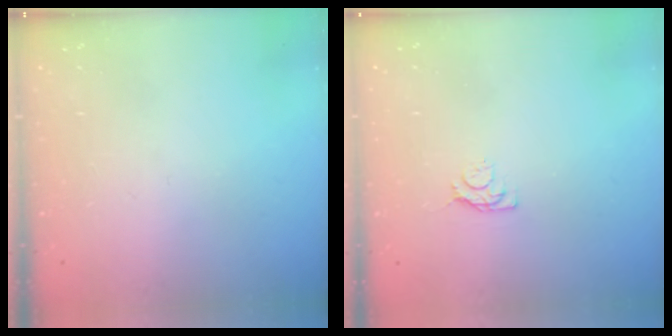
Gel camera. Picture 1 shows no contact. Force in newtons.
{"total": 3.4, "press": 3.4, "slide": 0.5}